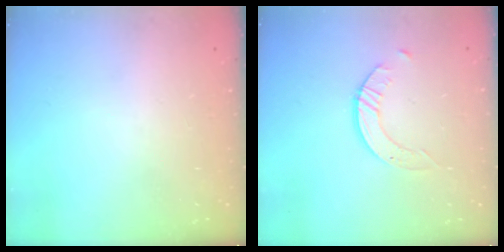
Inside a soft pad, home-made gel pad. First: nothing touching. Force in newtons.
{"total": 2.5, "press": 2.5, "slide": 0.3}